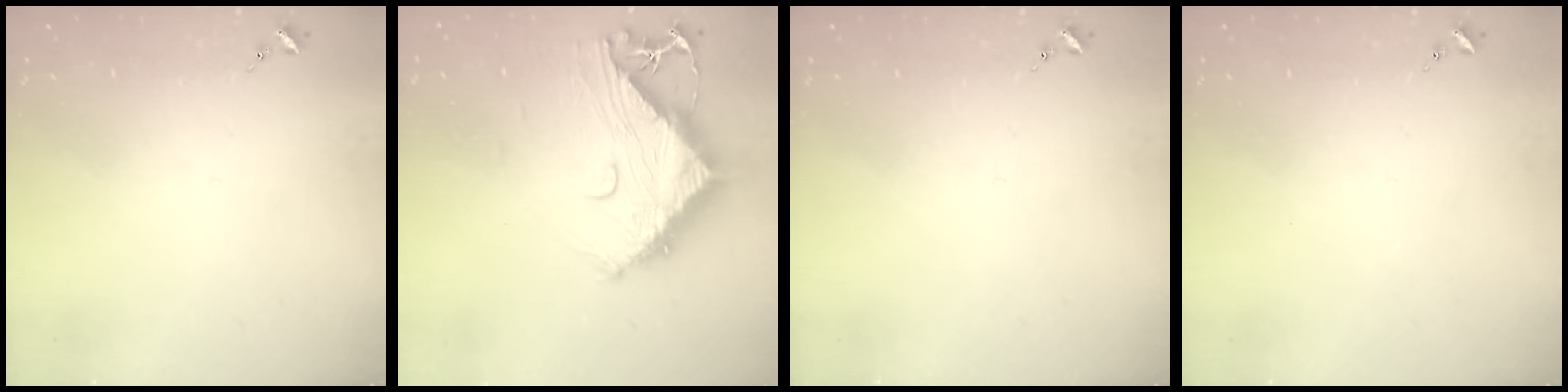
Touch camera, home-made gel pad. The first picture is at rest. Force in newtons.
{"total": 14.1, "press": 14.0, "slide": 1.3}
{"total": 0.0}
{"total": 0.0}